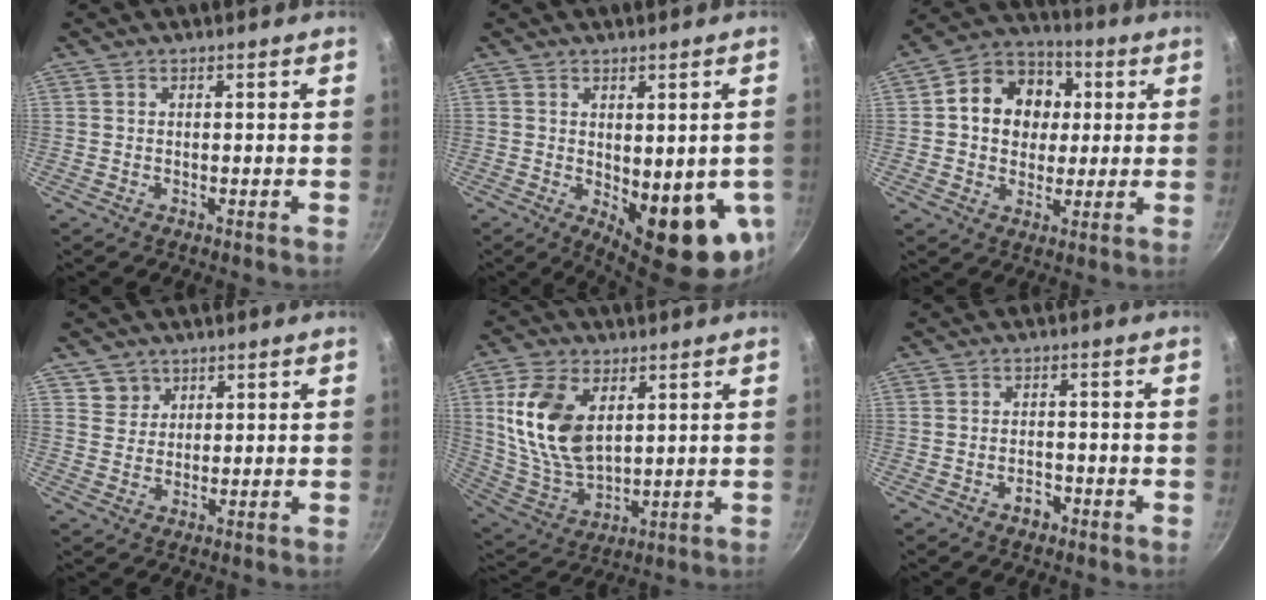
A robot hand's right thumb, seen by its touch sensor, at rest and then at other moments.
{"total": 13.1, "force": [-1.9, 5.3, 11.8], "torque": [-0.129, -0.019, -0.010]}
{"total": 14.5, "force": [2.3, 11.9, 7.9], "torque": [-0.097, 0.018, 0.024]}
{"total": 3.8, "force": [2.2, 3.2, 0.2], "torque": [0.023, 0.004, 0.039]}
{"total": 15.9, "force": [4.5, 9.7, 11.7], "torque": [-0.212, -0.023, 0.101]}
{"total": 2.8, "force": [-1.7, 1.8, 1.4], "torque": [-0.010, 0.018, -0.024]}